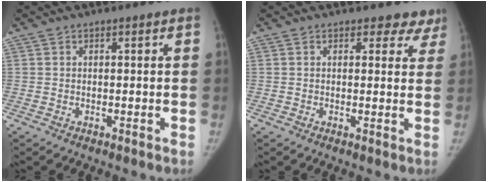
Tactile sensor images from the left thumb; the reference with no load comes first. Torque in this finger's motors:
{"motor_torque": [-0.05, 0.05, -0.20, 0.37, -0.09]}